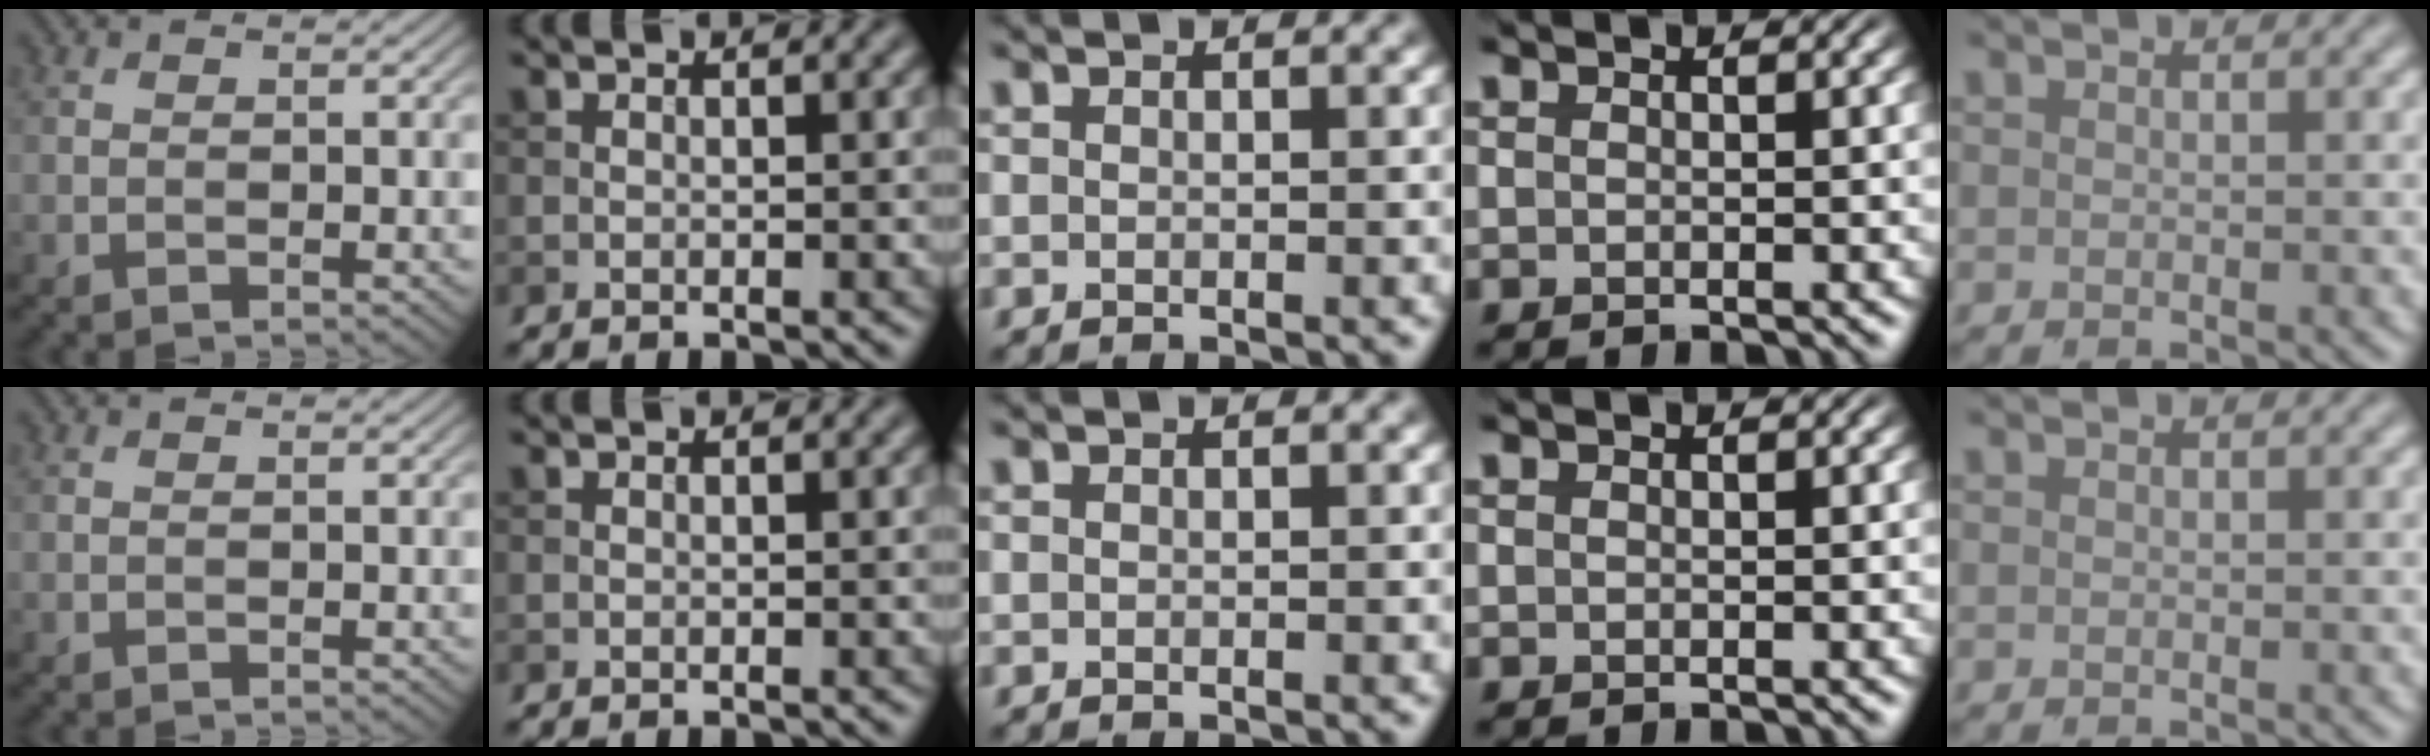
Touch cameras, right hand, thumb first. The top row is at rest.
{}